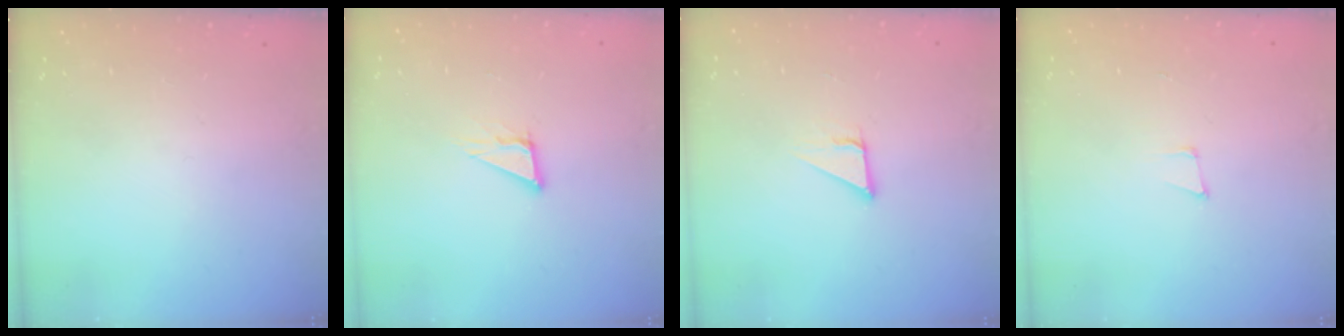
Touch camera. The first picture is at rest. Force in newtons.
{"total": 5.1, "press": 5.1, "slide": 0.5}
{"total": 2.8, "press": 2.8, "slide": 0.2}
{"total": 5.0, "press": 4.2, "slide": 2.7}